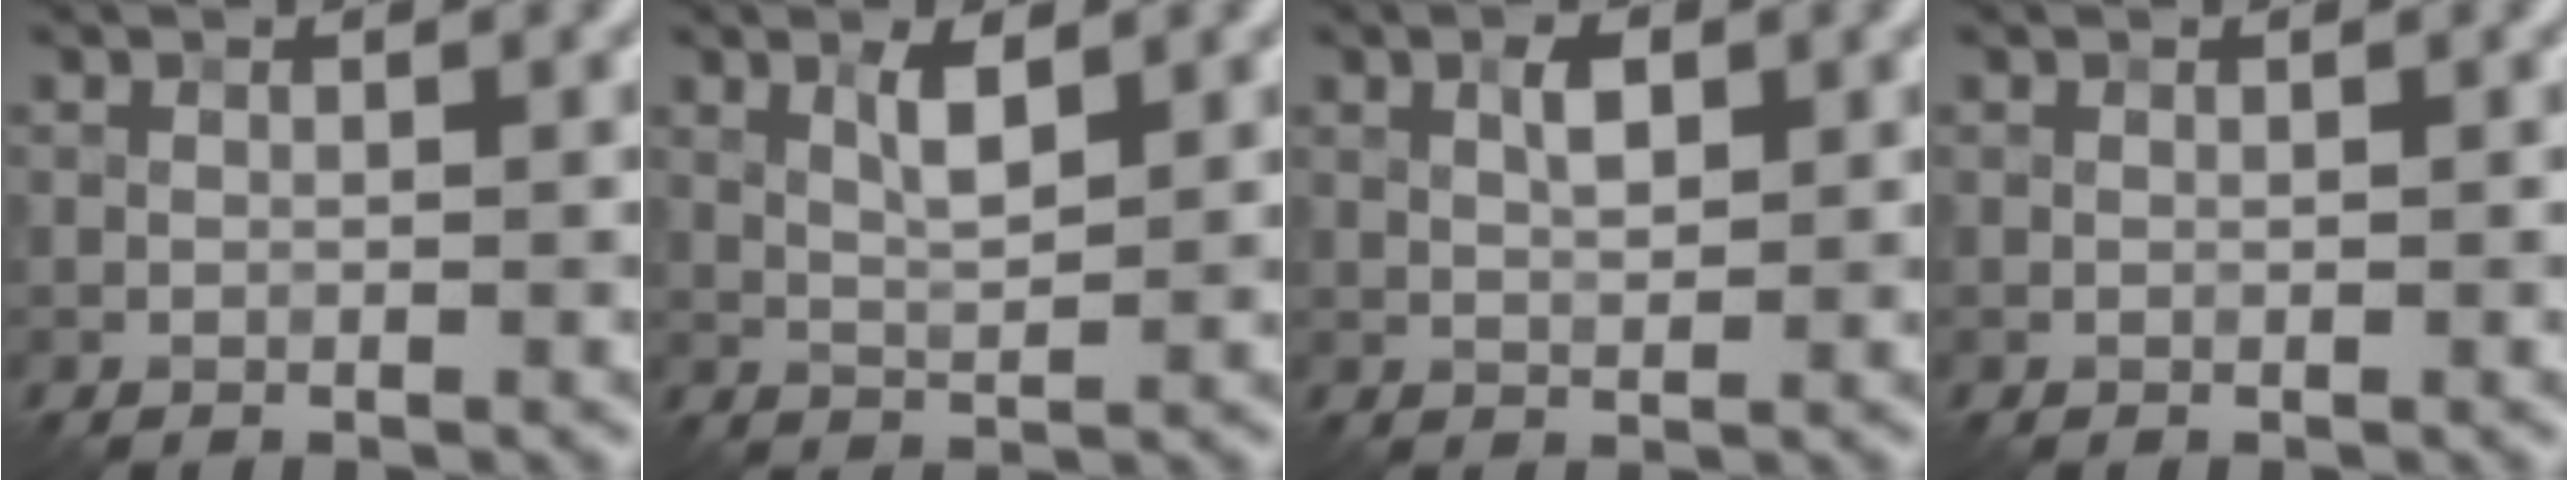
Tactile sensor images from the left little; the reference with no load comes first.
{"total": 2.5, "force": [1.1, 0.7, 2.1], "torque": [-0.044, 0.000, 0.021]}
{"total": 2.0, "force": [0.7, 0.9, 1.6], "torque": [-0.029, 0.003, 0.012]}
{"total": 0.0}